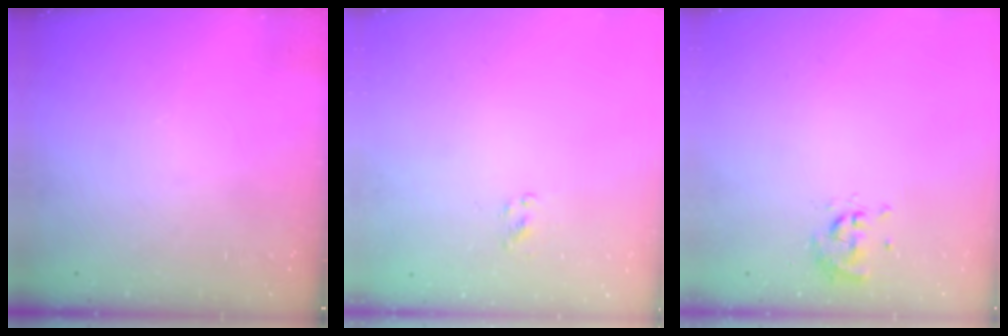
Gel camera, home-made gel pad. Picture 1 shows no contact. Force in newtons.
{"total": 1.7, "press": 1.5, "slide": 0.9}
{"total": 0.0}